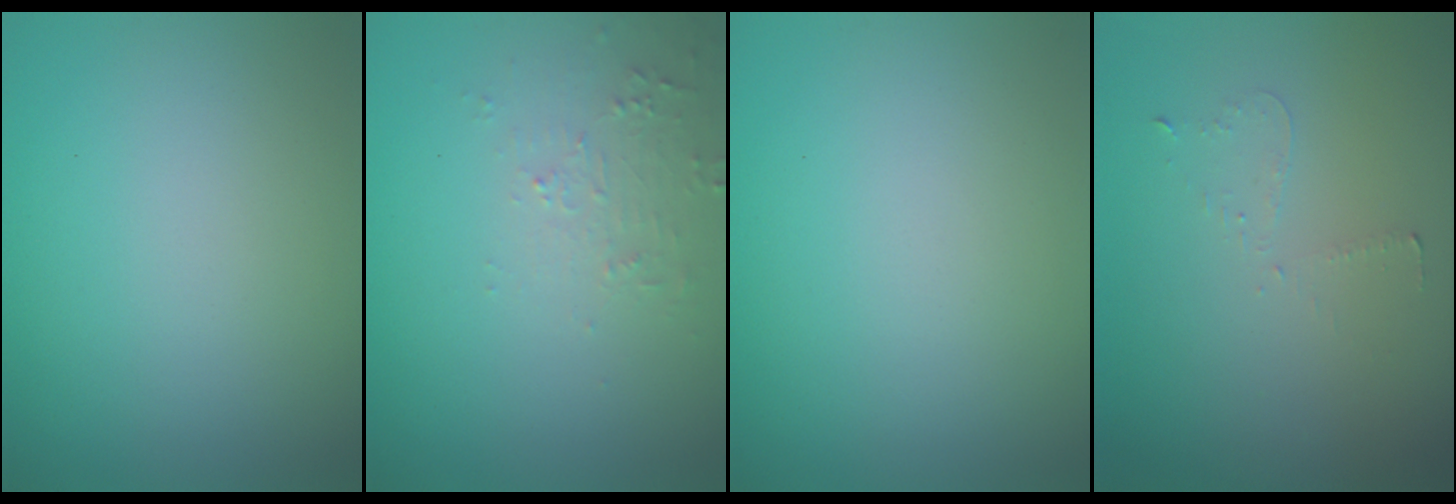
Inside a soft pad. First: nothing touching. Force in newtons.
{"total": 2.1, "press": 2.0, "slide": 0.5}
{"total": 0.0}
{"total": 0.7, "press": 0.6, "slide": 0.4}